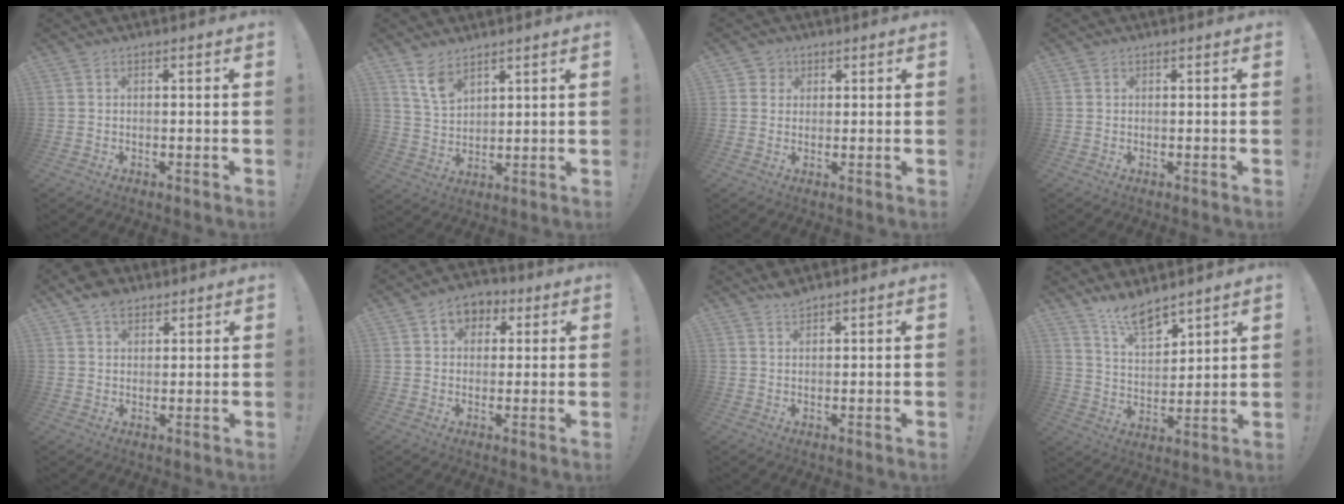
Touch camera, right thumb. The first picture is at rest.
{"total": 7.6, "force": [5.6, 3.9, 3.2], "torque": [-0.062, -0.030, 0.109]}
{"total": 3.1, "force": [1.2, 2.8, 0.5], "torque": [-0.001, -0.006, 0.021]}
{"total": 0.6, "force": [0.4, 0.5, 0.0], "torque": [0.007, -0.003, 0.006]}
{"total": 6.1, "force": [4.2, 3.8, 2.3], "torque": [-0.033, -0.018, 0.078]}
{"total": 6.6, "force": [2.2, 5.4, 3.0], "torque": [-0.033, -0.005, 0.041]}
{"total": 2.4, "force": [2.1, 0.7, 0.9], "torque": [-0.002, -0.015, 0.035]}
{"total": 9.8, "force": [8.2, 3.2, 4.3], "torque": [-0.075, -0.060, 0.154]}